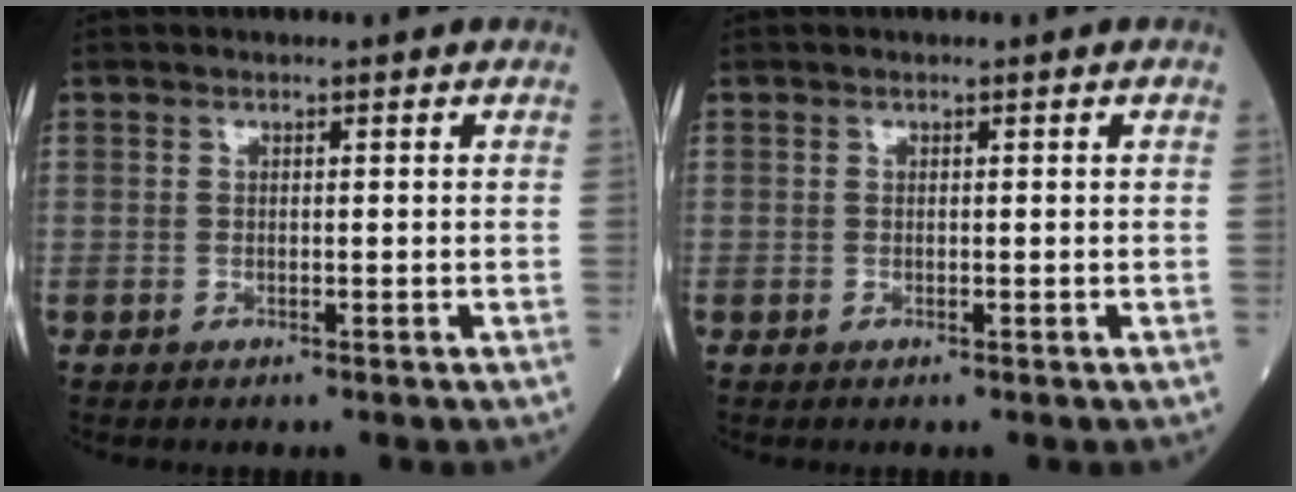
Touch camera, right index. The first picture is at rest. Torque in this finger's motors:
{"motor_torque": [0.08, 0.05, 0.06, 0.02]}